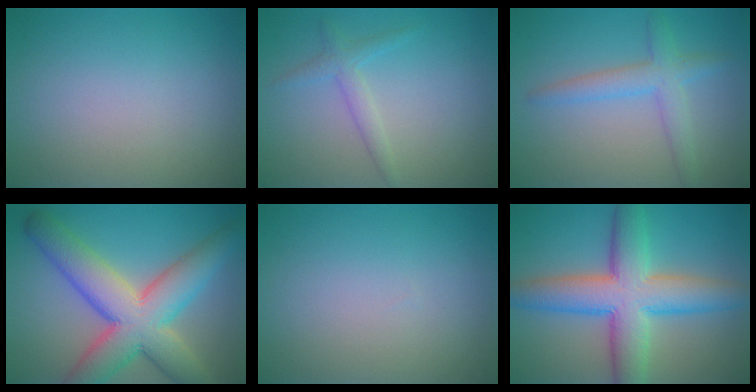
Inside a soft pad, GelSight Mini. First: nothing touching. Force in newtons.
{"total": 1.8, "press": 1.8, "slide": 0.0}
{"total": 2.6, "press": 2.6, "slide": 0.2}
{"total": 10.2, "press": 10.2, "slide": 0.4}
{"total": 0.0}
{"total": 9.2, "press": 9.2, "slide": 0.3}